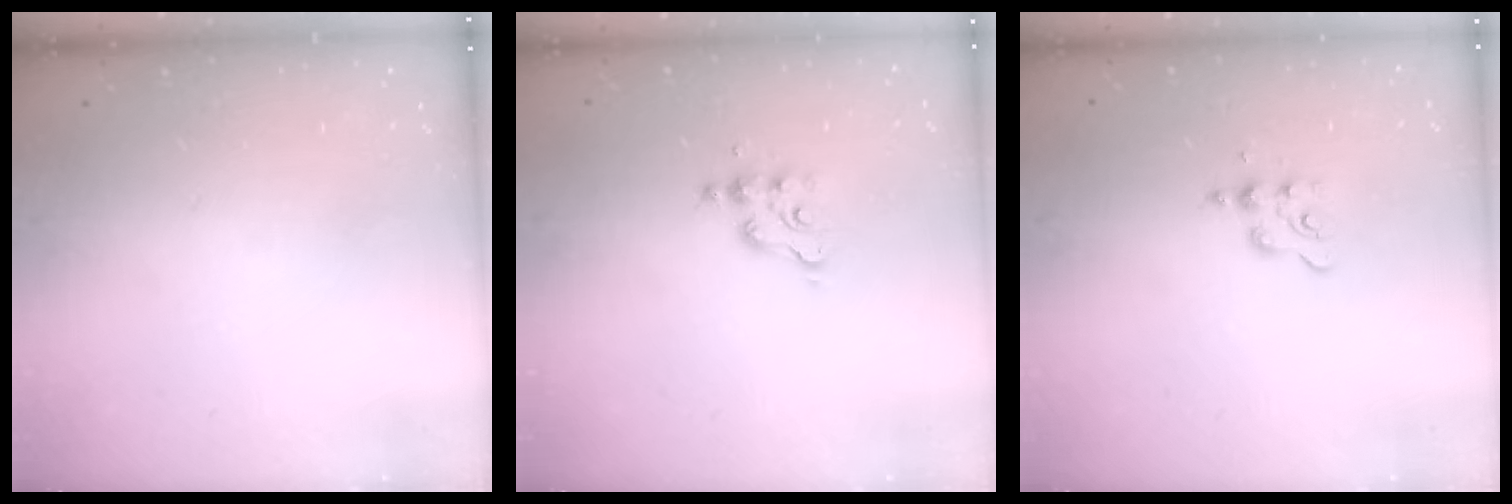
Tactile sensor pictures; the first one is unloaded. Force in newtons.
{"total": 3.7, "press": 3.6, "slide": 0.4}
{"total": 4.8, "press": 4.7, "slide": 0.8}